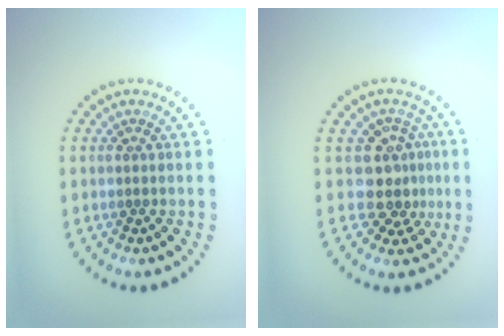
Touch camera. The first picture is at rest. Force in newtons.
{"total": 3.2, "press": 2.5, "slide": 1.9}